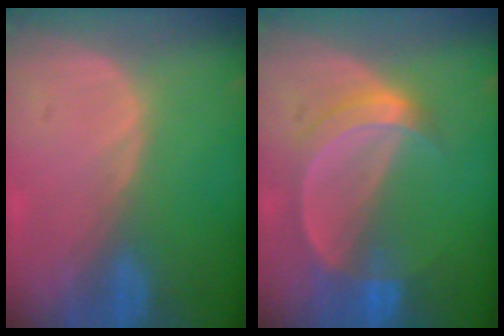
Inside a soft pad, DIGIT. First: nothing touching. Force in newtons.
{"total": 5.9, "press": 5.4, "slide": 2.4}